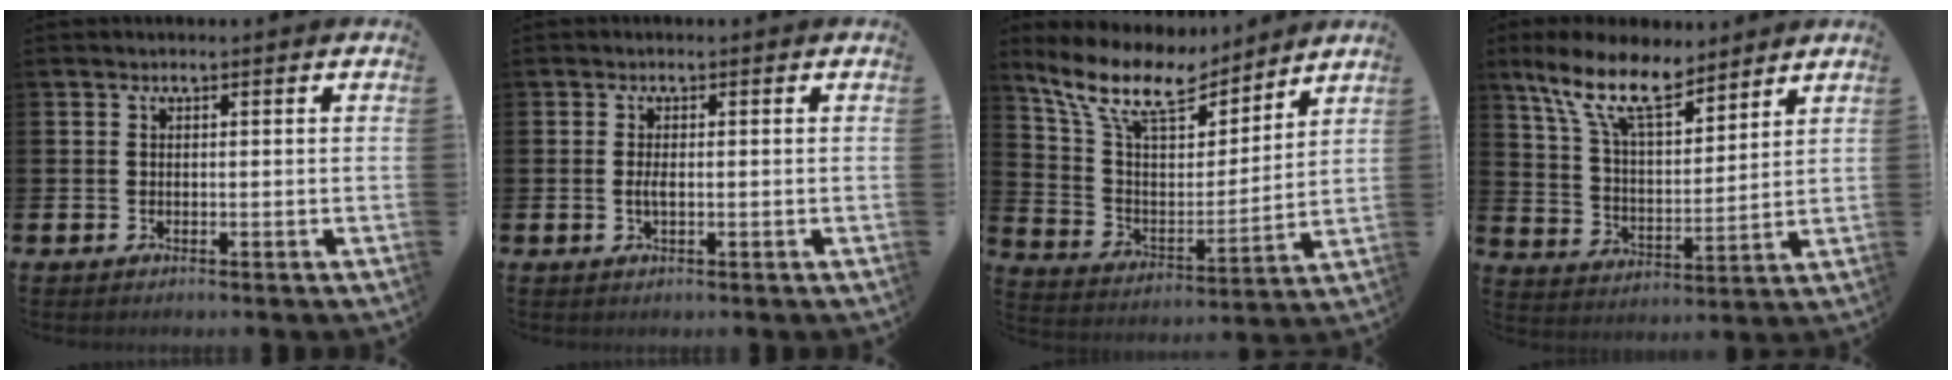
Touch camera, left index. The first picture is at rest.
{"total": 1.4, "force": [-0.1, 0.4, 1.3], "torque": [-0.023, 0.000, -0.004]}
{"total": 11.9, "force": [10.1, 3.9, 5.0], "torque": [-0.142, -0.061, 0.177]}
{"total": 11.6, "force": [9.0, 4.0, 6.1], "torque": [-0.147, -0.032, 0.164]}